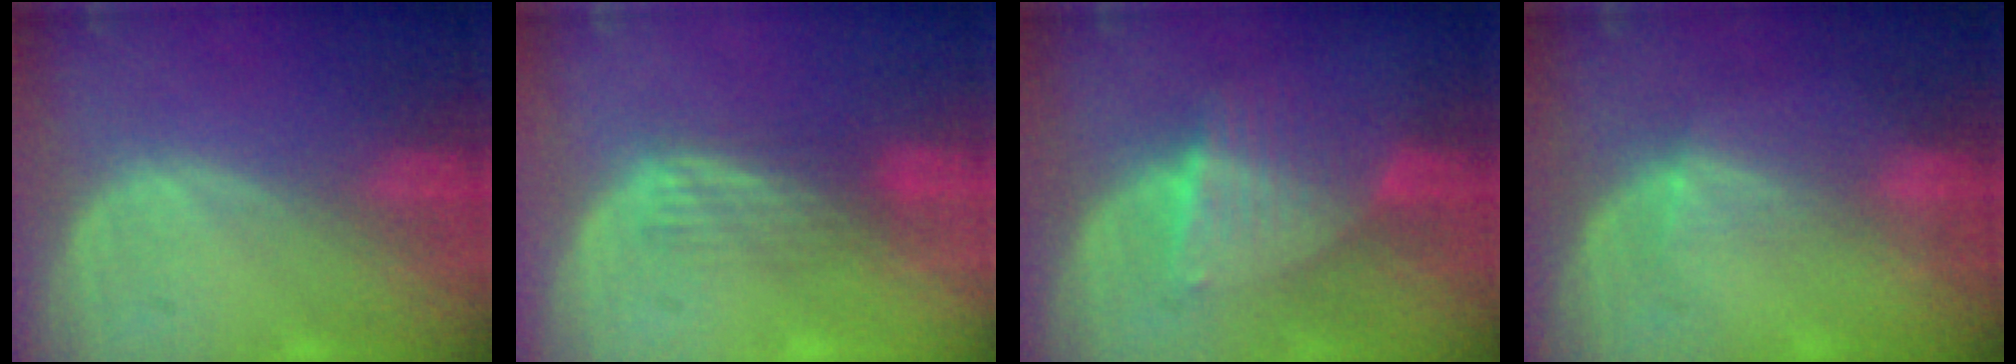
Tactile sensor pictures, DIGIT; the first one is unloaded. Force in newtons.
{"total": 3.3, "press": 3.3, "slide": 0.0}
{"total": 6.4, "press": 6.2, "slide": 1.8}
{"total": 2.4, "press": 2.1, "slide": 1.2}